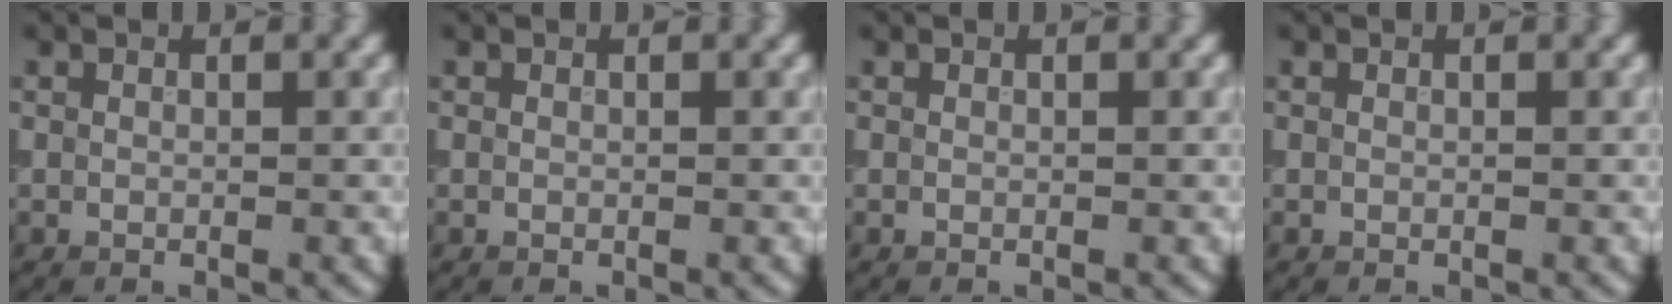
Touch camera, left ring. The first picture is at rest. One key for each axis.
{"total": 0.0}
{"total": 0.0}
{"total": 0.0}